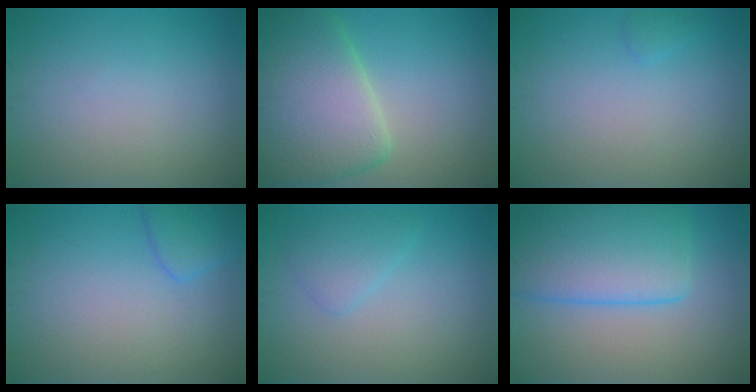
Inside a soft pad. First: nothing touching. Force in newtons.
{"total": 9.2, "press": 9.2, "slide": 0.8}
{"total": 0.6, "press": 0.6, "slide": 0.0}
{"total": 2.4, "press": 2.4, "slide": 0.2}
{"total": 2.0, "press": 2.0, "slide": 0.1}
{"total": 7.9, "press": 7.9, "slide": 0.5}